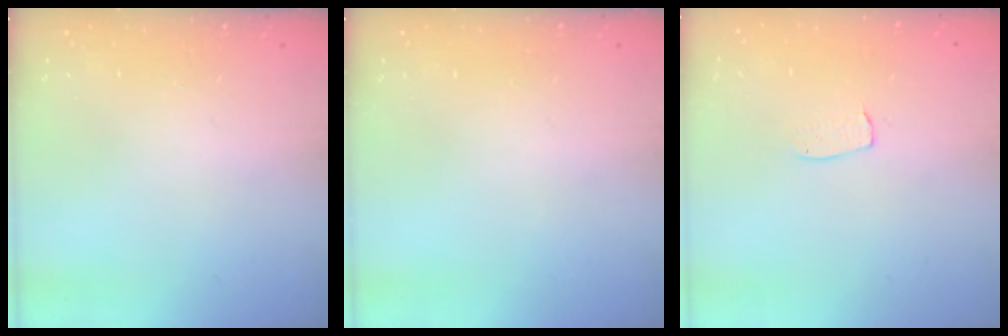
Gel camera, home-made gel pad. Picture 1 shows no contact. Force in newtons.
{"total": 0.0}
{"total": 4.5, "press": 4.5, "slide": 0.3}